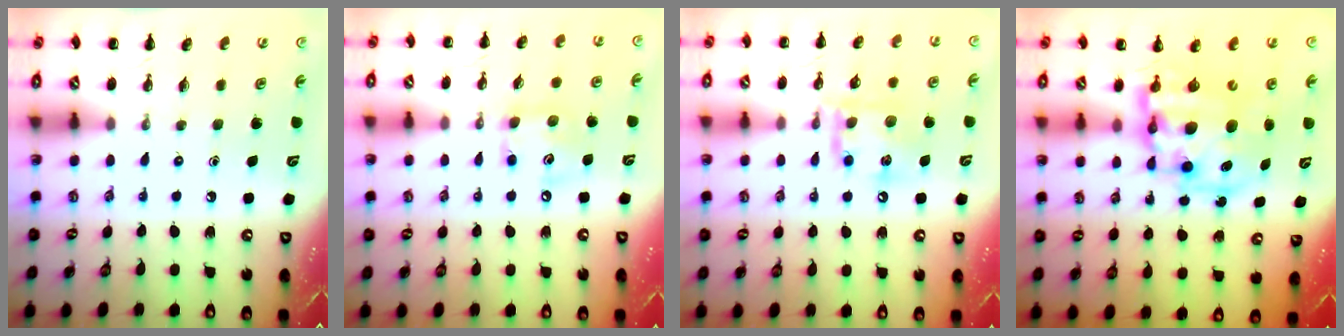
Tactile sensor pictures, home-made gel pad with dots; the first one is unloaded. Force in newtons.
{"total": 8.9, "press": 8.8, "slide": 1.0}
{"total": 13.9, "press": 13.8, "slide": 1.8}
{"total": 13.2, "press": 12.9, "slide": 2.8}